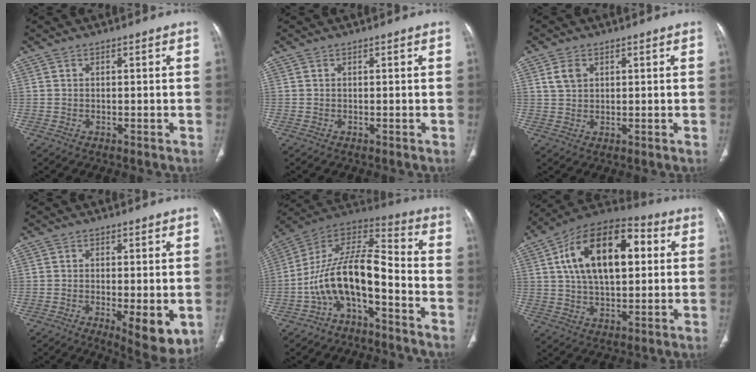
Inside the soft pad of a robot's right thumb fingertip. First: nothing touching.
{"total": 0.0}
{"total": 3.4, "force": [1.4, 2.4, 2.0], "torque": [-0.033, 0.000, 0.032]}
{"total": 8.5, "force": [-2.1, 2.8, 7.7], "torque": [-0.106, -0.022, -0.026]}
{"total": 13.7, "force": [-6.0, 5.6, 11.0], "torque": [-0.200, 0.102, -0.112]}
{"total": 20.5, "force": [4.7, 11.1, 16.6], "torque": [-0.250, 0.017, 0.066]}